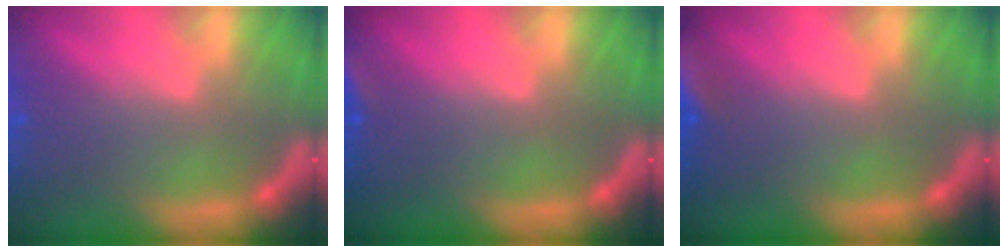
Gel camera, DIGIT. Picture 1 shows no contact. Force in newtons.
{"total": 1.9}
{"total": 5.0}